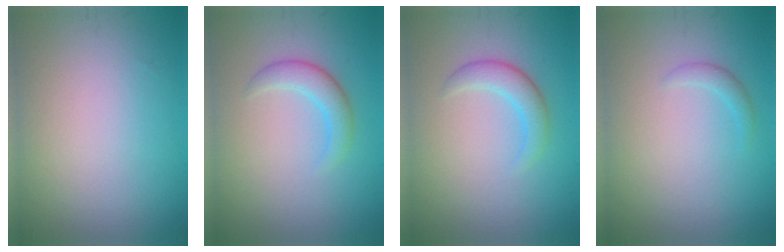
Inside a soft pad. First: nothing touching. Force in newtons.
{"total": 2.5, "press": 2.4, "slide": 0.2}
{"total": 2.5, "press": 2.4, "slide": 0.2}
{"total": 1.0, "press": 1.0, "slide": 0.0}